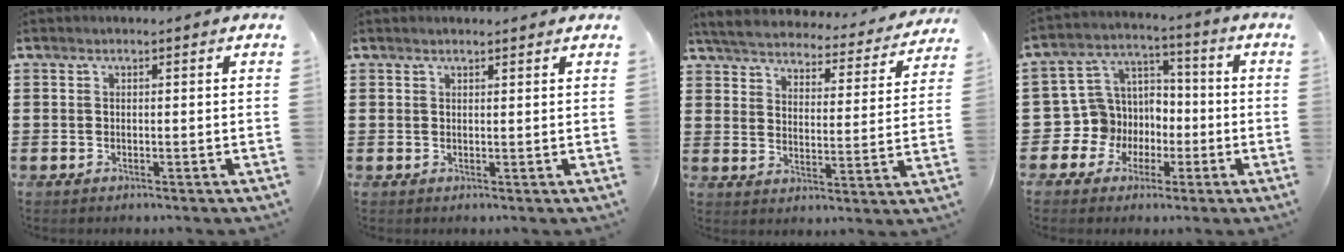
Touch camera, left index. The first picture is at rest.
{"total": 0.9, "force": [0.8, 0.1, 0.2], "torque": [-0.005, 0.000, 0.016]}
{"total": 4.2, "force": [4.0, 0.2, 1.0], "torque": [-0.043, -0.028, 0.062]}
{"total": 8.6, "force": [-2.4, 8.2, 0.9], "torque": [-0.064, 0.008, -0.043]}